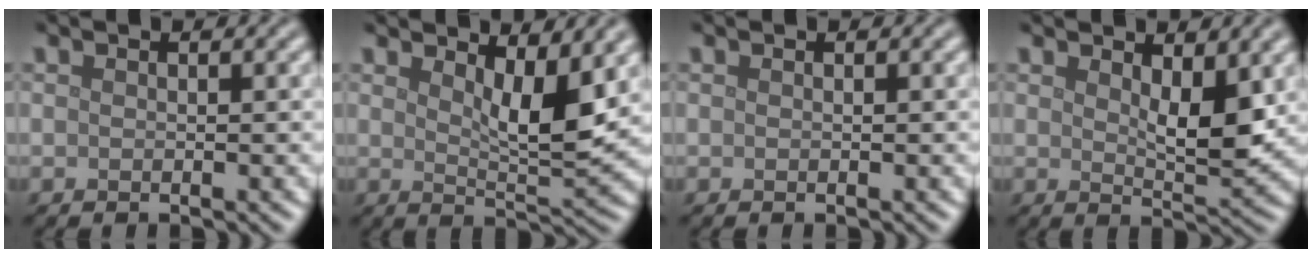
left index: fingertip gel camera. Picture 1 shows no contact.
{"total": 4.9, "force": [2.3, 1.4, 4.0], "torque": [-0.062, -0.010, 0.039]}
{"total": 0.0}
{"total": 4.0, "force": [1.5, 1.5, 3.4], "torque": [-0.058, -0.006, 0.028]}